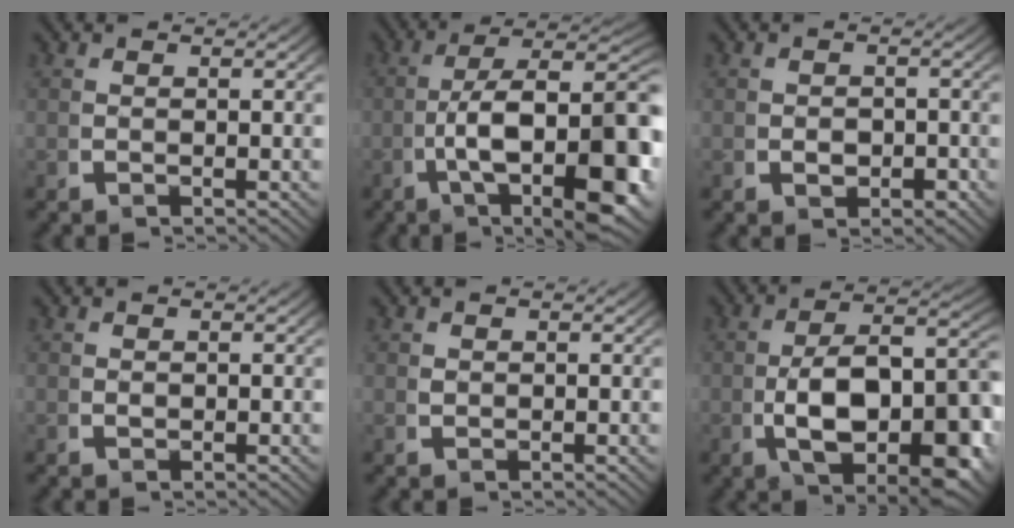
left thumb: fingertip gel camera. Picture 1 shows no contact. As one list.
[{"total": 13.8, "force": [-1.6, 6.8, 11.8], "torque": [-0.217, -0.051, -0.007]}, {"total": 1.9, "force": [-0.3, 1.6, 1.1], "torque": [-0.017, -0.010, -0.003]}, {"total": 0.6, "force": [0.2, 0.5, 0.3], "torque": [-0.009, -0.008, 0.007]}, {"total": 0.7, "force": [0.5, 0.4, 0.2], "torque": [-0.007, -0.006, 0.014]}, {"total": 13.1, "force": [-1.9, 7.4, 10.7], "torque": [-0.198, -0.050, -0.002]}]